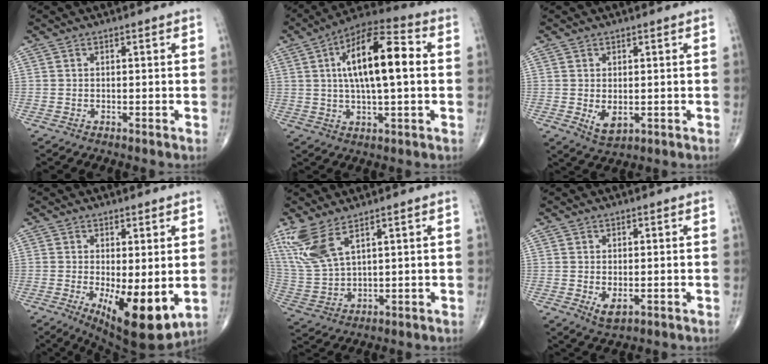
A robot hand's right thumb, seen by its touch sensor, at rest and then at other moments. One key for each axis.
{"total": 16.4, "fx": 2.4, "fy": 5.7, "fz": 15.2, "tx": -0.255, "ty": 0.023, "tz": 0.032}
{"total": 3.7, "fx": -0.4, "fy": 2.2, "fz": 3.0, "tx": -0.041, "ty": -0.010, "tz": 0.004}
{"total": 11.5, "fx": -2.1, "fy": 4.1, "fz": 10.6, "tx": -0.155, "ty": -0.029, "tz": -0.018}
{"total": 10.1, "fx": 6.3, "fy": 3.4, "fz": 7.1, "tx": -0.169, "ty": -0.021, "tz": 0.146}
{"total": 2.9, "fx": -0.5, "fy": 1.5, "fz": 2.4, "tx": -0.034, "ty": -0.008, "tz": 0.000}